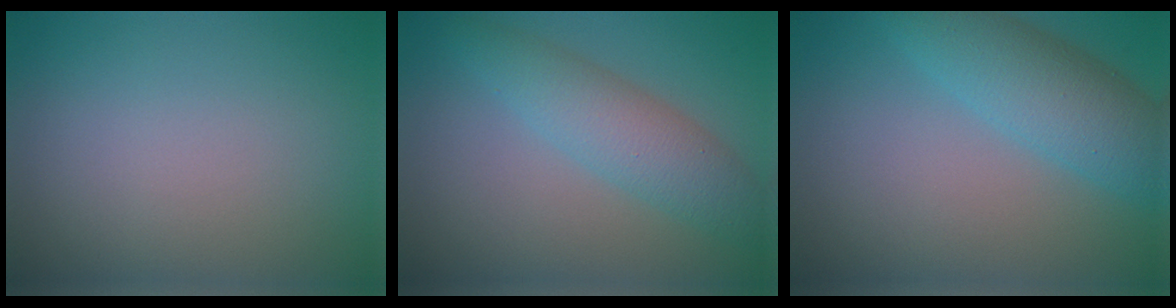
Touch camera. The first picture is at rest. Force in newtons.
{"total": 4.5, "press": 4.5, "slide": 0.1}
{"total": 5.9, "press": 5.9, "slide": 0.3}